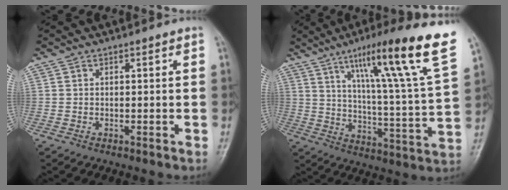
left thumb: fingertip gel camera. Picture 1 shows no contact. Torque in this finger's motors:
{"motor_torque": [0.83, 0.59, 1.45, -1.32, 0.46]}